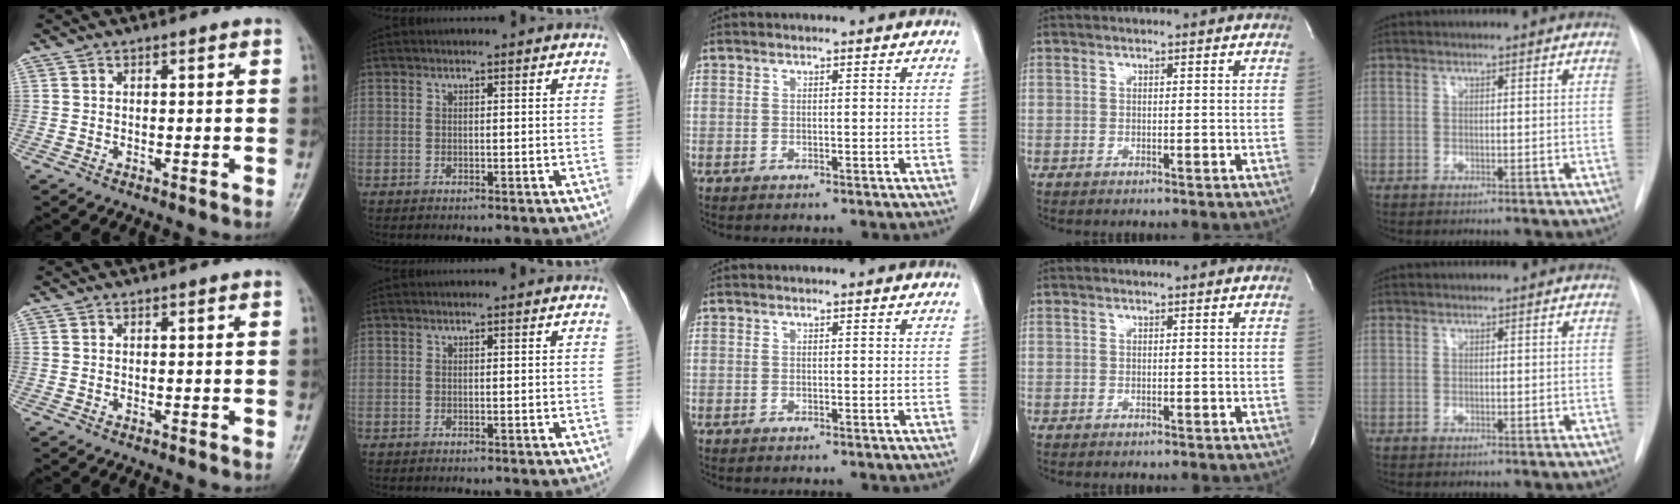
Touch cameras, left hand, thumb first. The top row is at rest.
{}